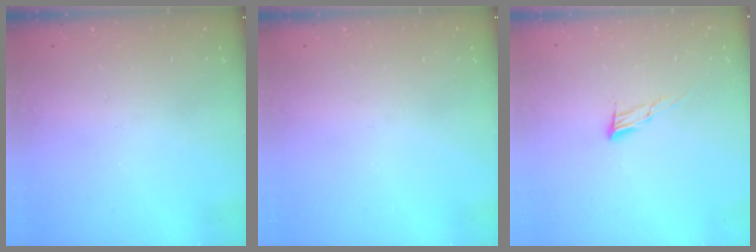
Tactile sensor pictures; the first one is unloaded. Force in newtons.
{"total": 0.0}
{"total": 6.9, "press": 6.8, "slide": 1.2}